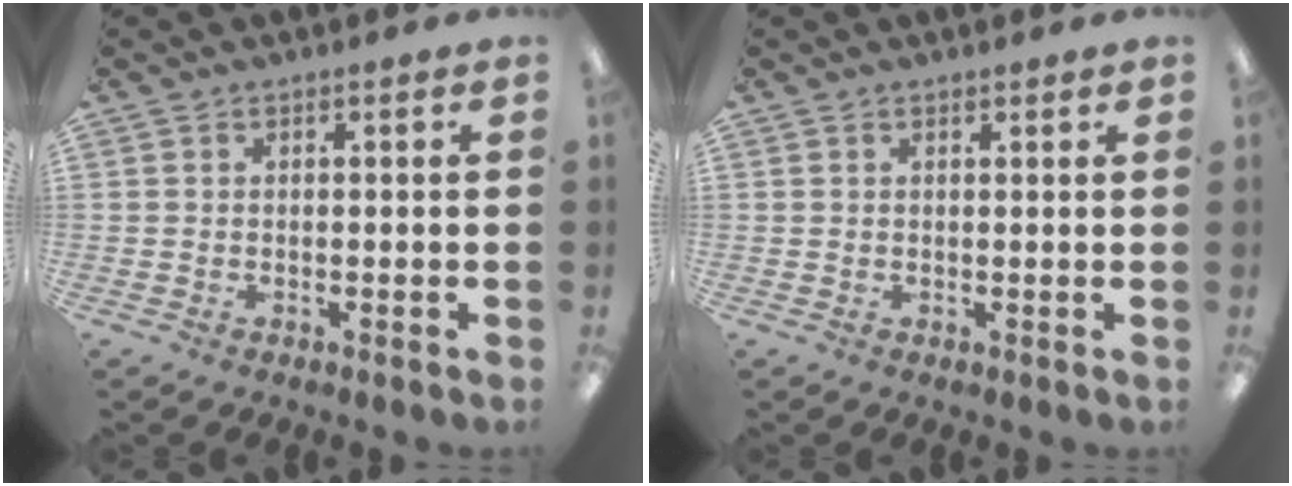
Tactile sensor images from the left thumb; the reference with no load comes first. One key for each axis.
{"total": 0.8, "fx": 0.8, "fy": 0.1, "fz": 0.2, "tx": 0.002, "ty": -0.004, "tz": 0.013}